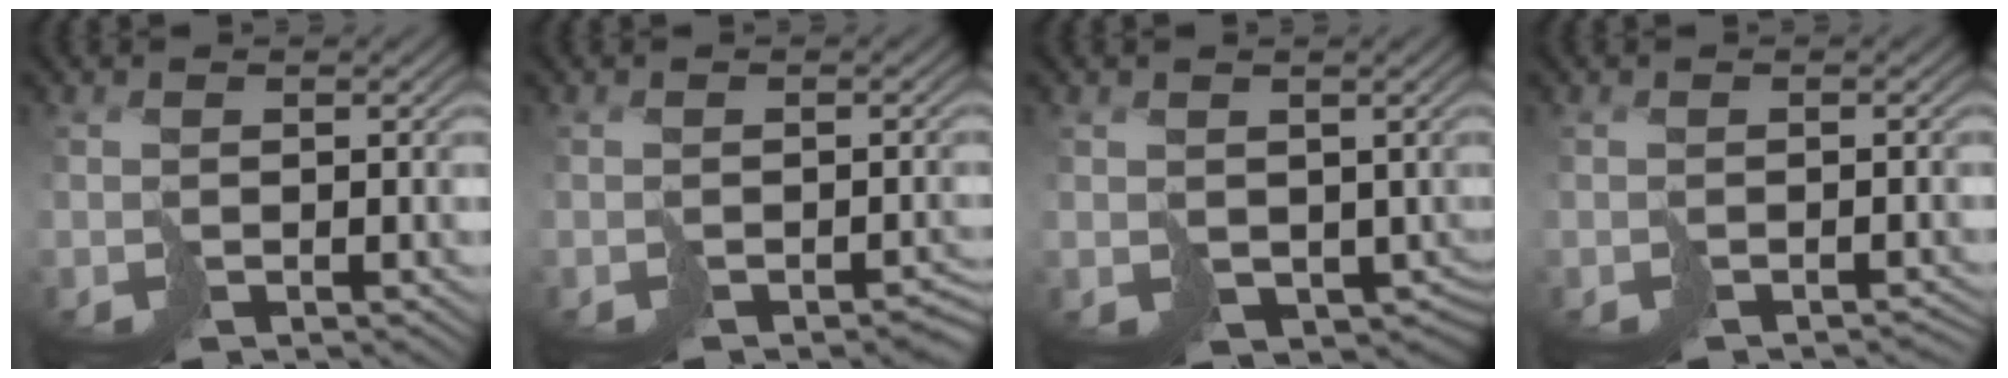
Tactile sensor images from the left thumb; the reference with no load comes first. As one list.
[{"total": 2.1, "force": [-1.4, 0.8, 1.3], "torque": [-0.014, -0.001, -0.017]}, {"total": 5.0, "force": [0.2, 4.0, 3.1], "torque": [-0.074, -0.032, 0.011]}, {"total": 1.3, "force": [-1.2, 0.2, 0.5], "torque": [-0.004, -0.001, -0.018]}]